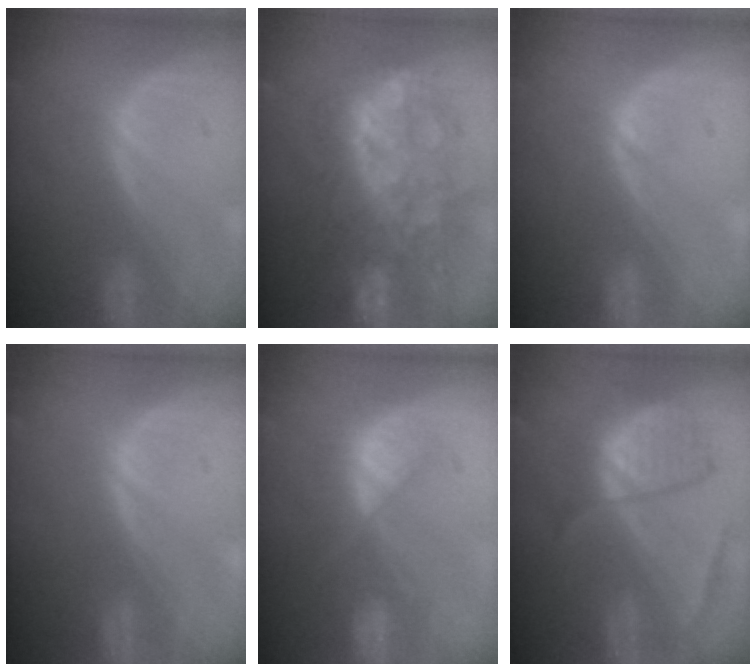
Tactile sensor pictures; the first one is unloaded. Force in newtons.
{"total": 12.2, "press": 12.2, "slide": 1.3}
{"total": 0.5, "press": 0.5, "slide": 0.1}
{"total": 0.0}
{"total": 7.5, "press": 6.7, "slide": 3.4}
{"total": 6.7, "press": 6.7, "slide": 0.1}